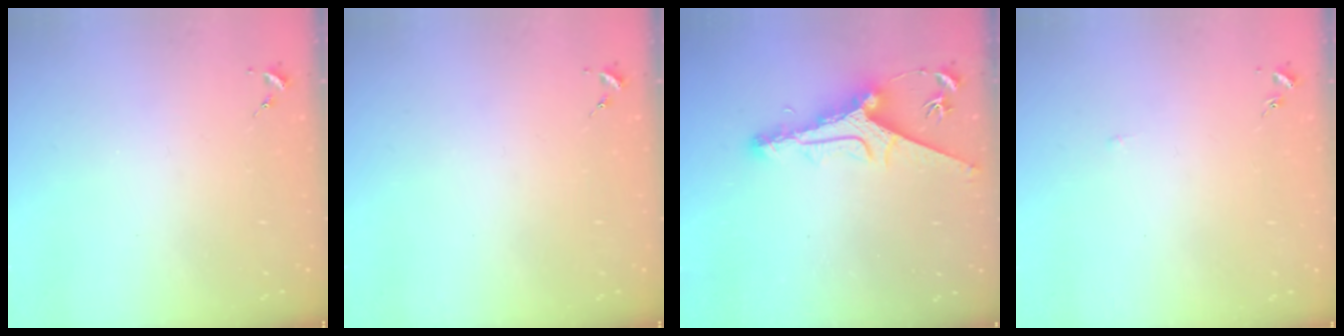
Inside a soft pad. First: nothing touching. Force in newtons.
{"total": 0.0}
{"total": 12.4, "press": 12.4, "slide": 0.9}
{"total": 2.6, "press": 2.6, "slide": 0.3}